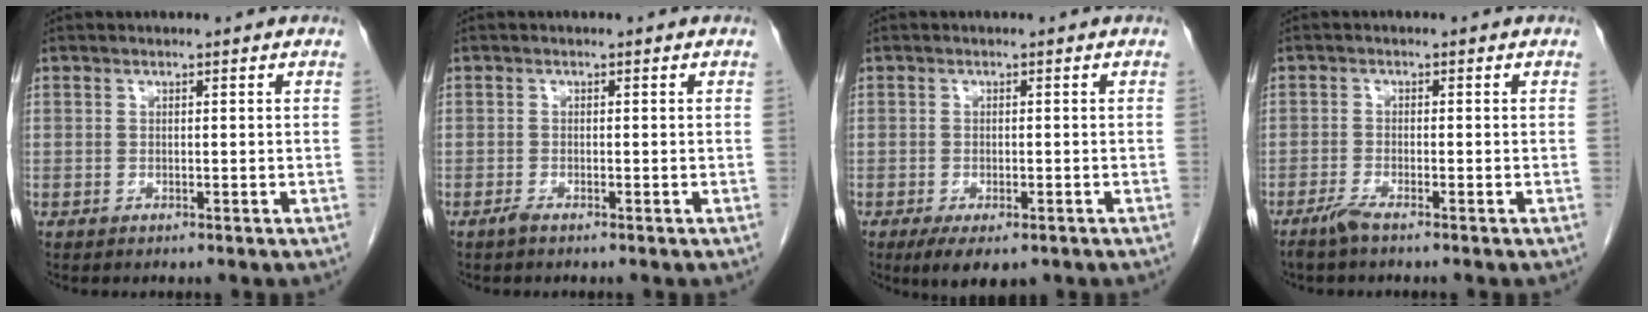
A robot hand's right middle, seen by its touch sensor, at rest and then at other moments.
{"total": 0.8, "force": [-0.6, 0.0, 0.5], "torque": [-0.013, -0.002, -0.013]}
{"total": 5.5, "force": [-3.5, 2.1, 3.7], "torque": [-0.057, -0.011, -0.050]}
{"total": 2.1, "force": [-1.7, -0.1, 1.2], "torque": [-0.035, -0.006, -0.038]}